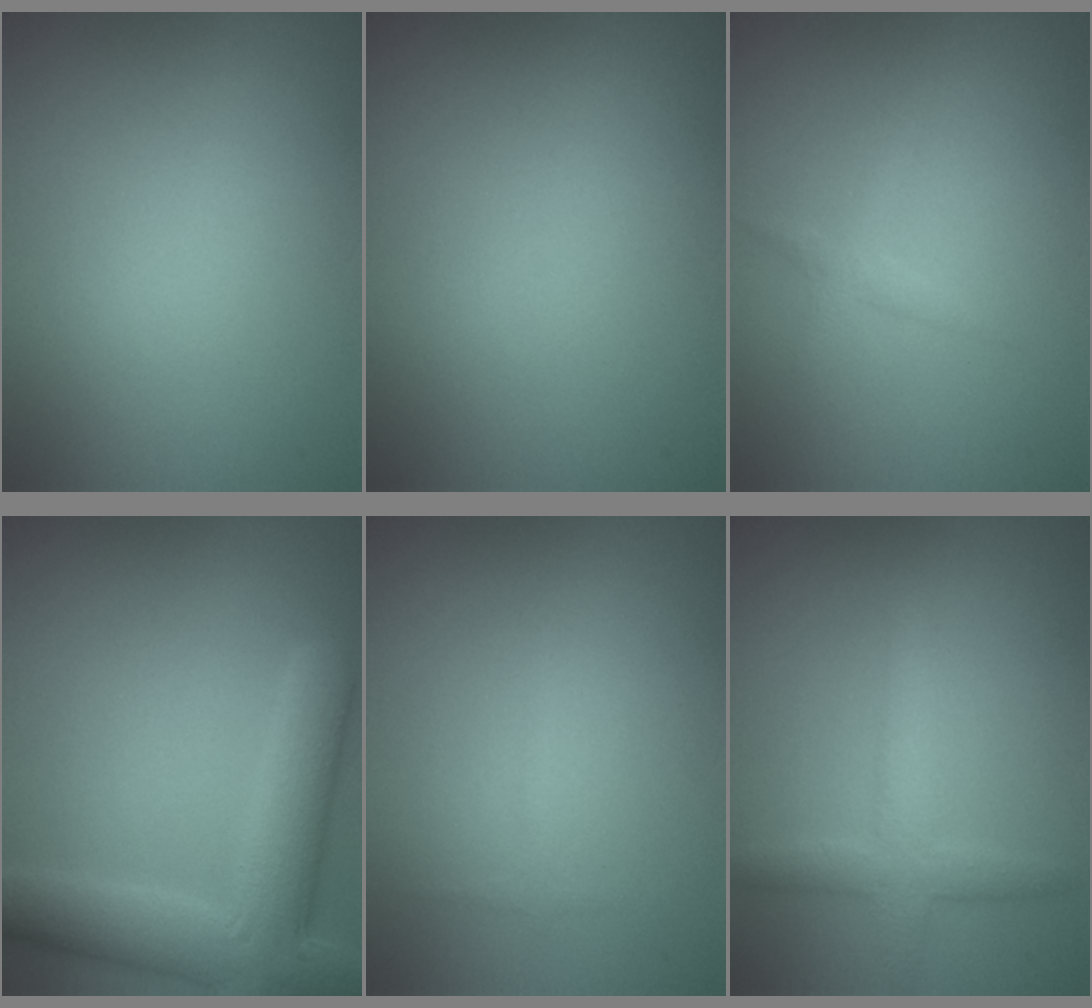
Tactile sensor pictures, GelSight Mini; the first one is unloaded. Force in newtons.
{"total": 0.0}
{"total": 1.0, "press": 1.0, "slide": 0.0}
{"total": 7.9, "press": 7.9, "slide": 0.3}
{"total": 0.7, "press": 0.7, "slide": 0.1}
{"total": 3.1, "press": 3.1, "slide": 0.1}